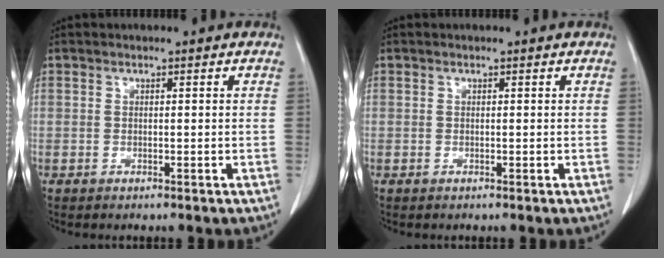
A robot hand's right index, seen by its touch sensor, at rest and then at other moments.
{"total": 0.0}